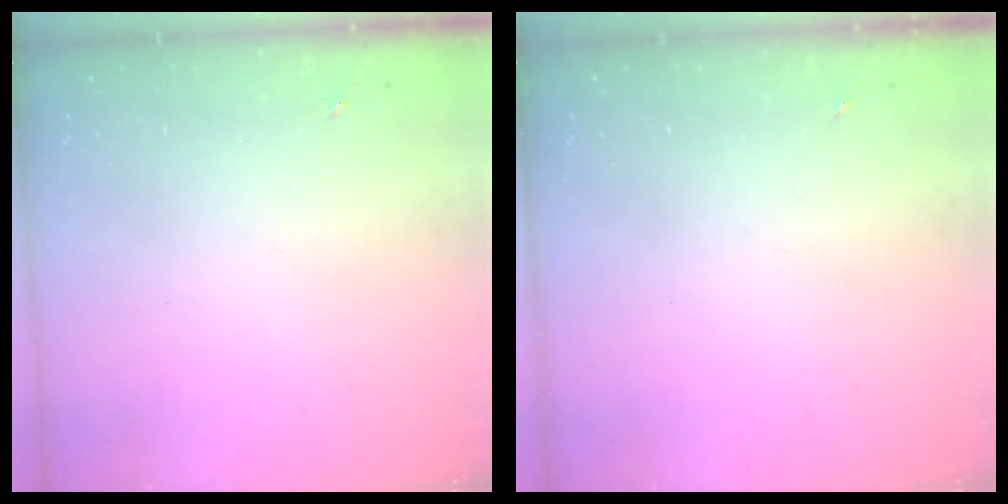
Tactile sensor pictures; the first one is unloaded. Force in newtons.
{"total": 0.0}